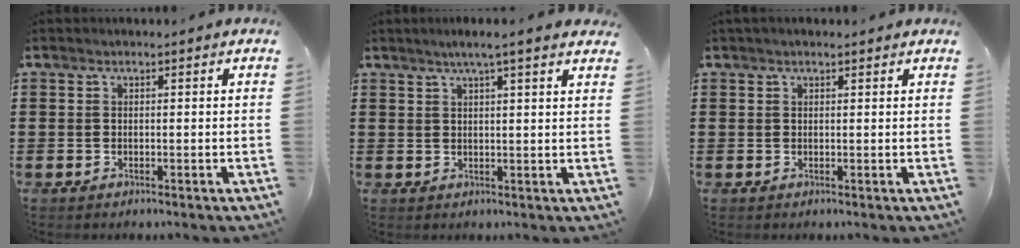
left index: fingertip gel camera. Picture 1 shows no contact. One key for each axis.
{"total": 3.3, "fx": 2.5, "fy": -0.2, "fz": 2.2, "tx": -0.050, "ty": 0.001, "tz": 0.042}
{"total": 0.9, "fx": 0.7, "fy": 0.3, "fz": 0.6, "tx": -0.012, "ty": 0.002, "tz": 0.013}